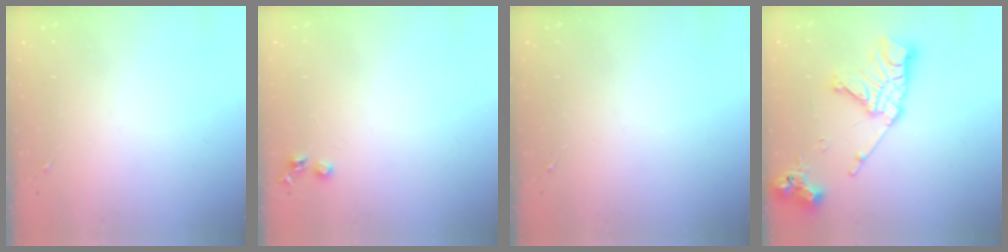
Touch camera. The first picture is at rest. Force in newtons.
{"total": 4.9, "press": 4.9, "slide": 0.6}
{"total": 0.0}
{"total": 16.9, "press": 16.8, "slide": 1.5}